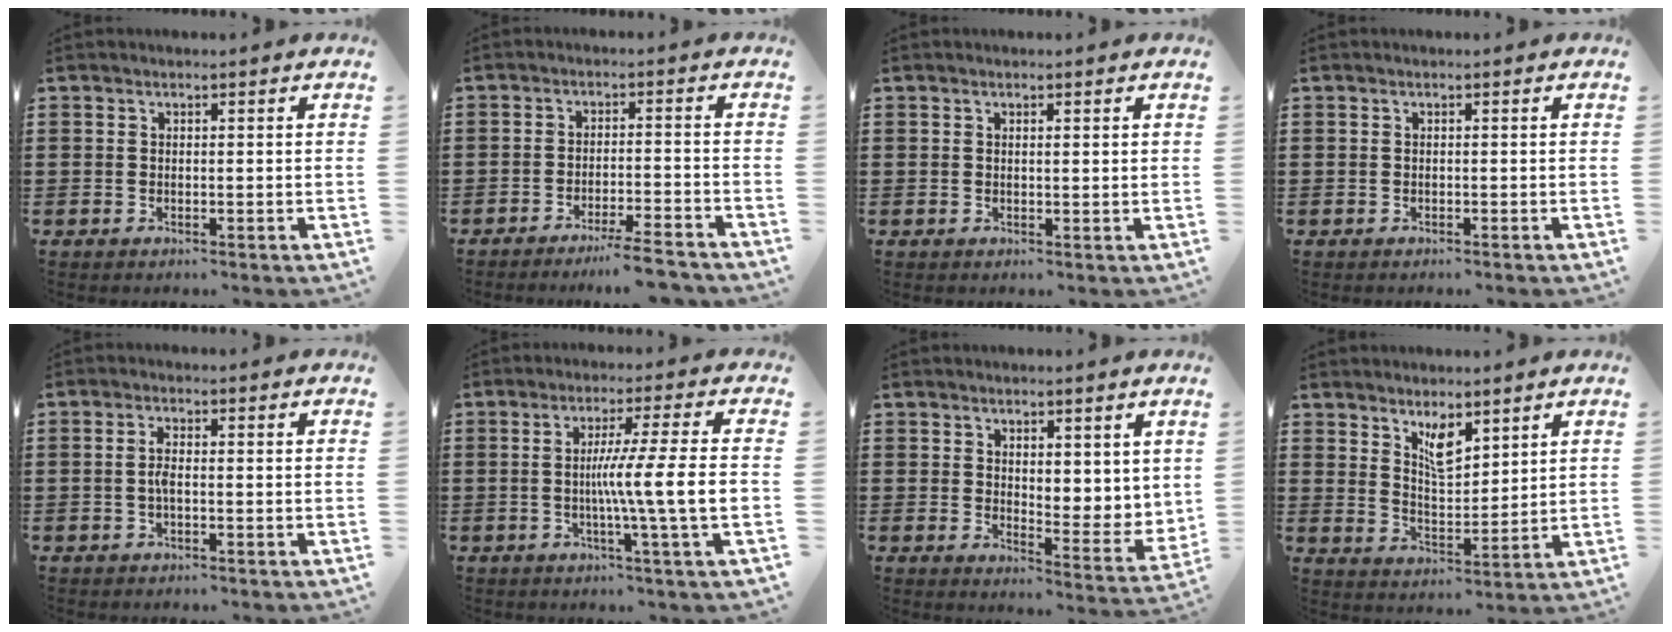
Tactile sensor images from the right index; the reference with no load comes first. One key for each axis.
{"total": 4.8, "fx": -4.2, "fy": -0.5, "fz": 2.1, "tx": -0.033, "ty": -0.010, "tz": -0.079}
{"total": 0.6, "fx": 0.3, "fy": 0.0, "fz": 0.5, "tx": -0.009, "ty": 0.000, "tz": 0.006}
{"total": 0.0}
{"total": 2.0, "fx": -0.5, "fy": 0.5, "fz": 1.9, "tx": -0.045, "ty": -0.002, "tz": -0.012}
{"total": 9.0, "fx": -1.1, "fy": -1.1, "fz": 8.9, "tx": -0.155, "ty": -0.013, "tz": -0.024}
{"total": 3.8, "fx": 3.4, "fy": 1.6, "fz": 0.7, "tx": -0.019, "ty": -0.013, "tz": 0.063}
{"total": 5.3, "fx": 3.8, "fy": 1.9, "fz": 3.2, "tx": -0.065, "ty": -0.009, "tz": 0.066}